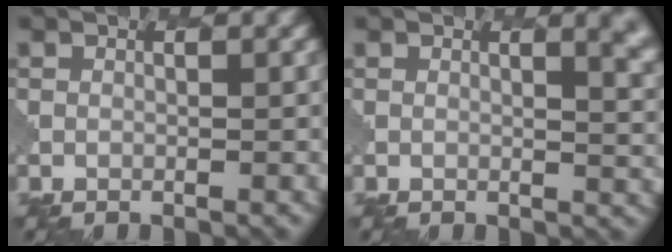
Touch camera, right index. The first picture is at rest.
{"total": 4.2, "force": [1.8, 2.0, 3.2], "torque": [-0.006, 0.003, 0.019]}